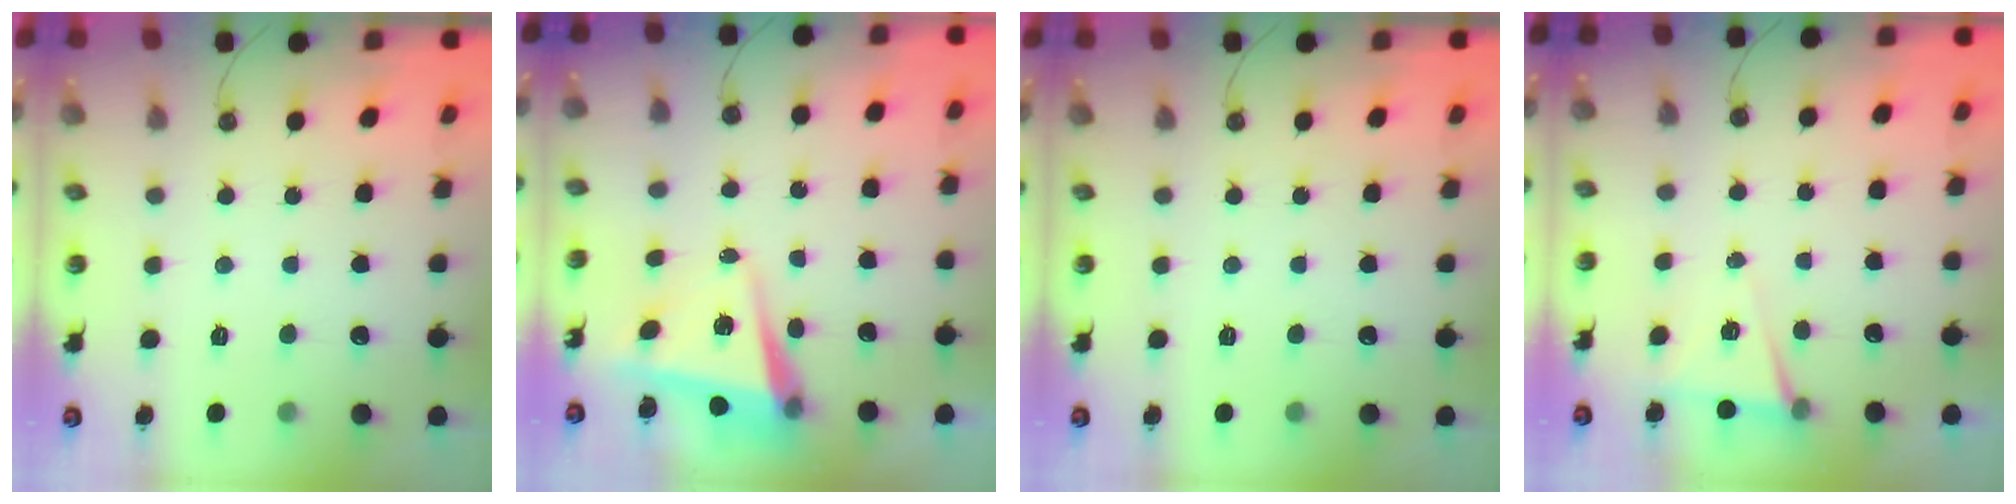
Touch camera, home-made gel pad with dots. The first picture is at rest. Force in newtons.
{"total": 5.4, "press": 5.3, "slide": 1.0}
{"total": 0.0}
{"total": 6.2, "press": 4.4, "slide": 4.4}